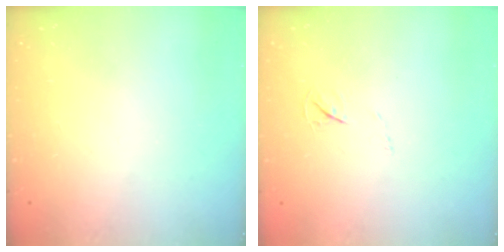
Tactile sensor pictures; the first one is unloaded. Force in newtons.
{"total": 3.6, "press": 3.6, "slide": 0.5}